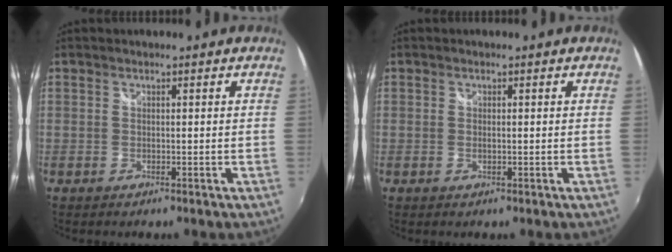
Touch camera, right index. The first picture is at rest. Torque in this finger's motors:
{"motor_torque": [-0.30, 0.01, -0.04, -0.01]}